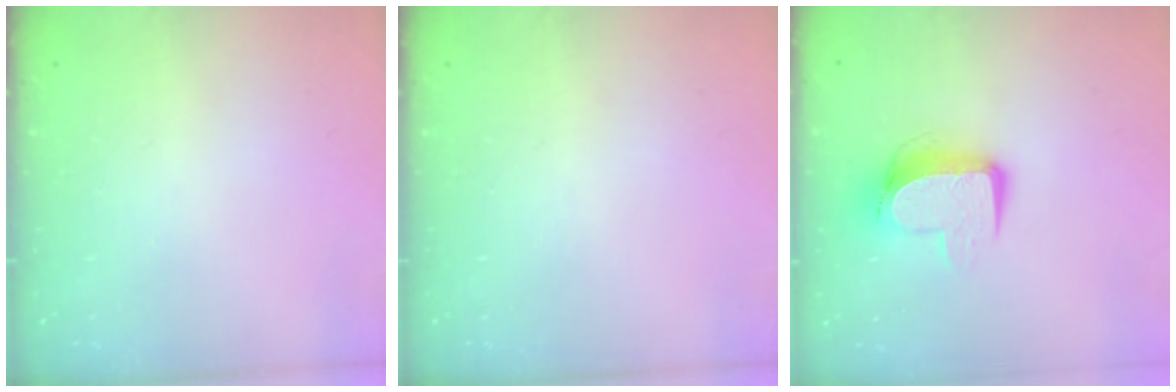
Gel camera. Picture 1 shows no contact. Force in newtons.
{"total": 0.0}
{"total": 10.7, "press": 10.7, "slide": 1.0}